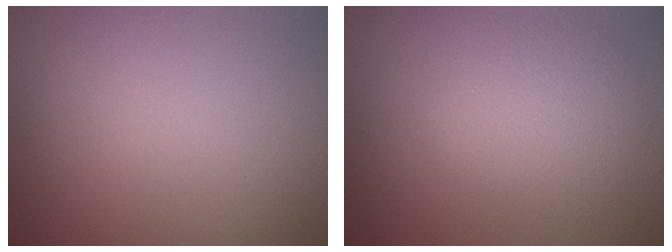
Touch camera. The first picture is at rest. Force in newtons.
{"total": 3.5, "press": 3.5, "slide": 0.0}